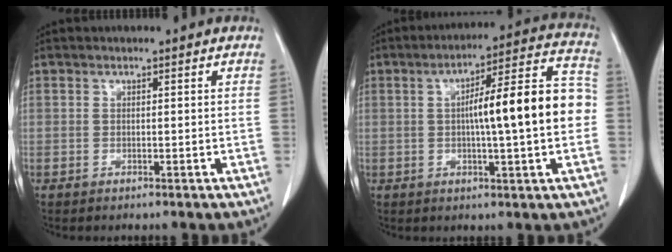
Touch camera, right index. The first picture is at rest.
{"total": 14.3, "force": [-0.1, 1.8, 14.2], "torque": [-0.206, 0.033, -0.005]}